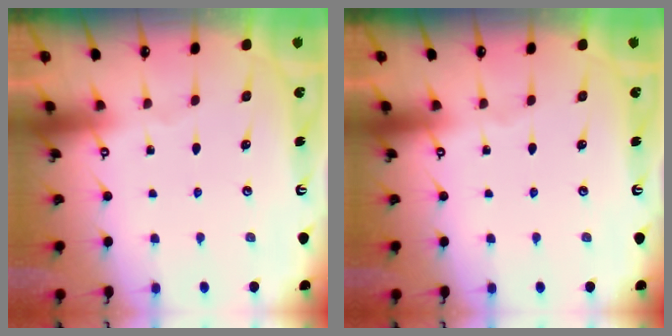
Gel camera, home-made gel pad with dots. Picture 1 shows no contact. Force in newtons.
{"total": 0.0}